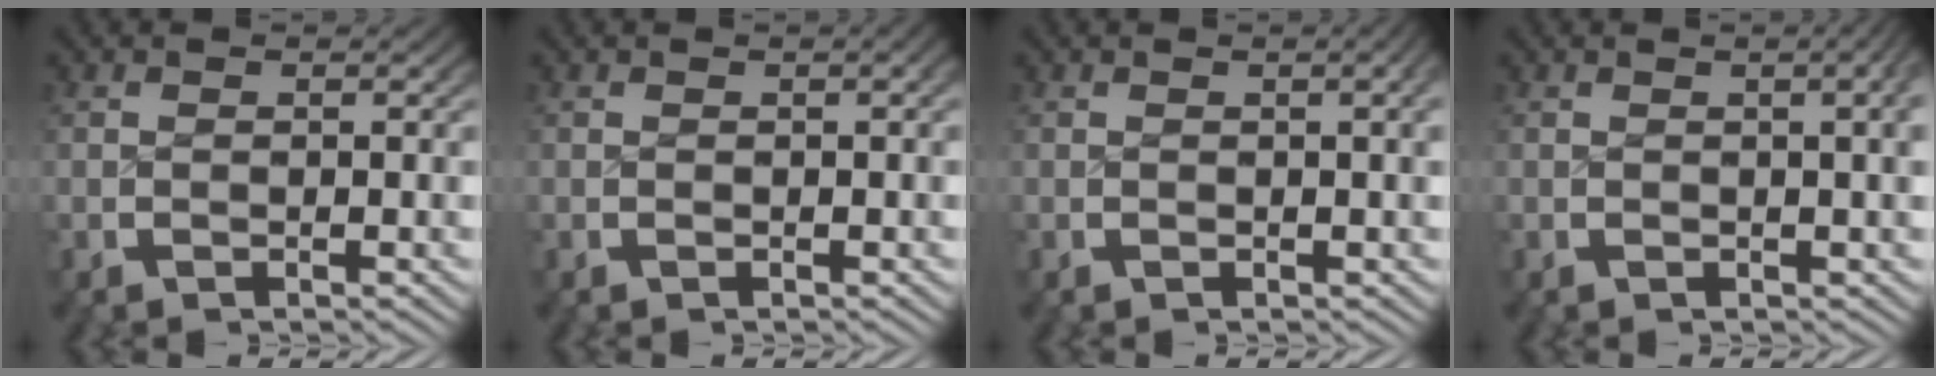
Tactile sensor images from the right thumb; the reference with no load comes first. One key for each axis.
{"total": 0.6, "fx": 0.0, "fy": 0.1, "fz": 0.6, "tx": -0.007, "ty": 0.003, "tz": 0.000}
{"total": 1.4, "fx": 0.0, "fy": 0.2, "fz": 1.4, "tx": -0.017, "ty": 0.005, "tz": 0.003}
{"total": 3.9, "fx": 0.7, "fy": 1.4, "fz": 3.5, "tx": -0.032, "ty": 0.014, "tz": 0.005}